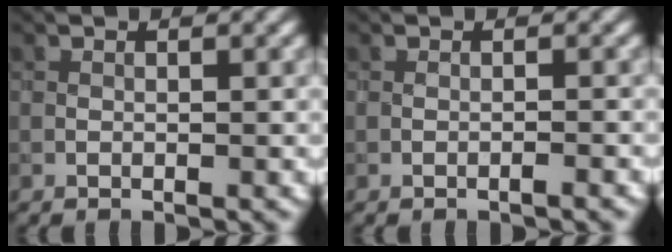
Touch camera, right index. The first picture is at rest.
{"total": 0.6, "force": [-0.4, 0.0, 0.4], "torque": [-0.007, 0.002, -0.007]}